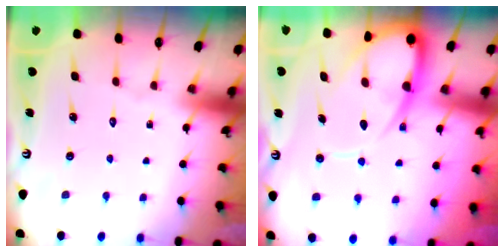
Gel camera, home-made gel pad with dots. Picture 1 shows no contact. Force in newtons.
{"total": 13.3, "press": 13.2, "slide": 1.3}